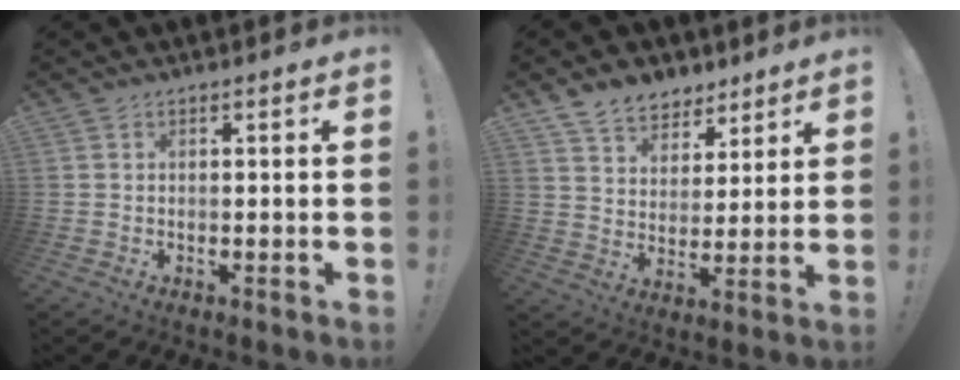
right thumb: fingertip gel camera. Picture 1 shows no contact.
{"total": 9.9, "force": [7.4, 6.1, 2.5], "torque": [-0.041, -0.054, 0.146]}